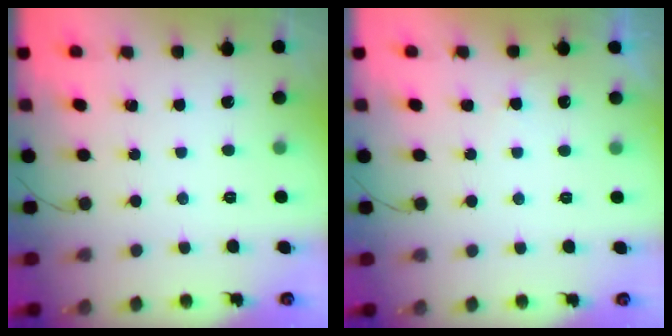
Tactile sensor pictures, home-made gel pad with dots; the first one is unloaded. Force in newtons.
{"total": 3.0, "press": 3.0, "slide": 0.0}